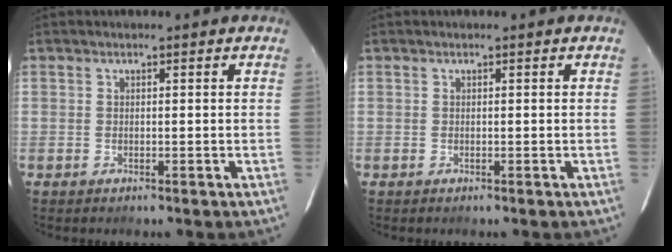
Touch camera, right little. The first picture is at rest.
{"total": 0.0}